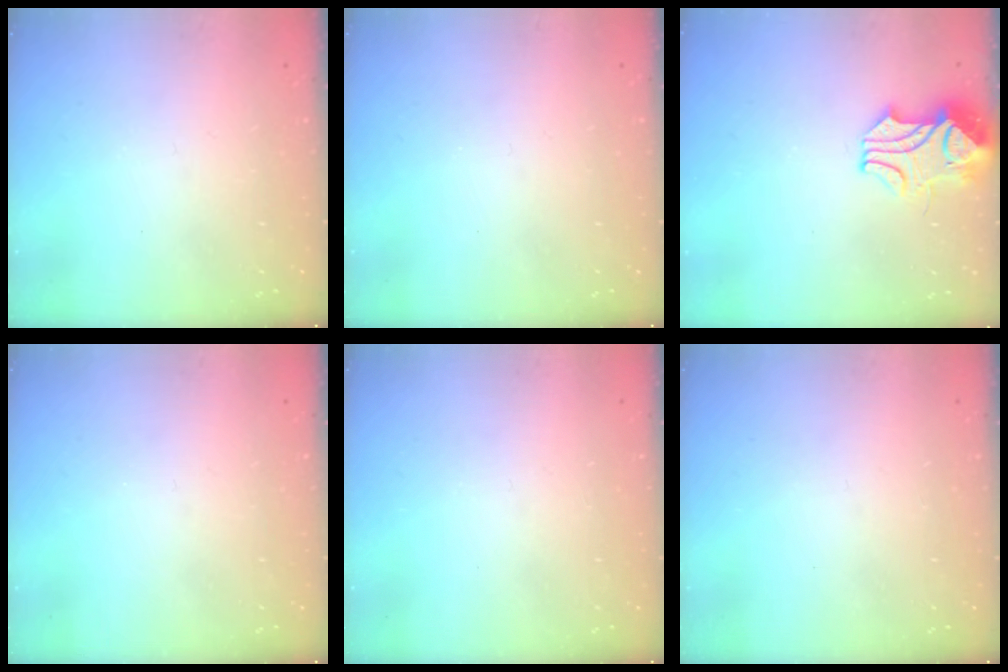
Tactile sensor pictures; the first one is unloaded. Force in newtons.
{"total": 0.0}
{"total": 4.3, "press": 4.1, "slide": 1.3}
{"total": 0.0}
{"total": 0.0}
{"total": 0.0}